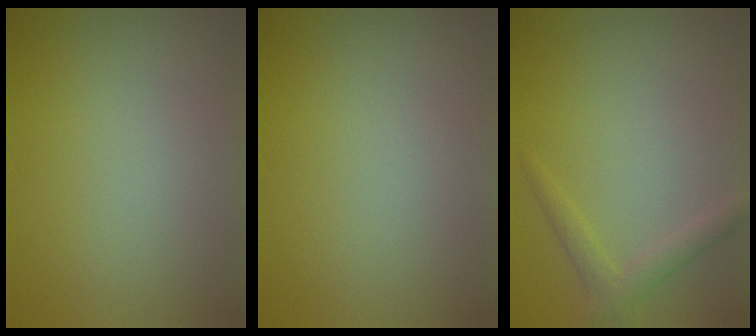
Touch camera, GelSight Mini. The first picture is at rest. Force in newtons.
{"total": 0.0}
{"total": 1.9, "press": 1.9, "slide": 0.2}